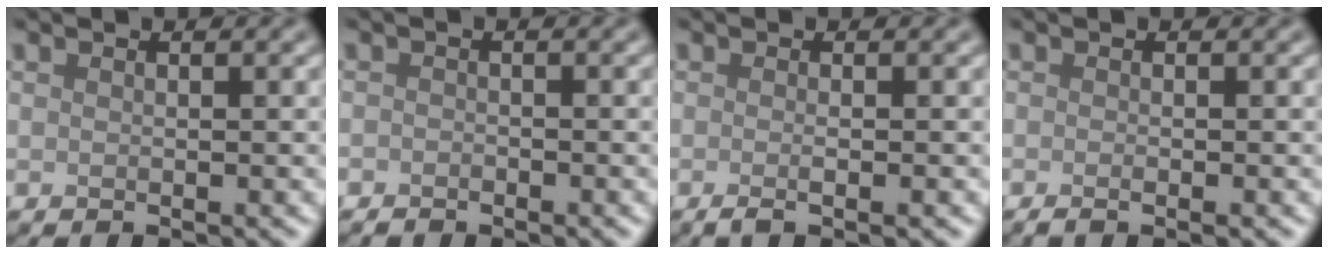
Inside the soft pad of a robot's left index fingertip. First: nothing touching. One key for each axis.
{"total": 0.8, "fx": -0.7, "fy": 0.4, "fz": 0.1, "tx": -0.001, "ty": -0.001, "tz": -0.013}
{"total": 1.9, "fx": -0.5, "fy": 0.6, "fz": 1.7, "tx": -0.021, "ty": -0.001, "tz": -0.012}
{"total": 1.5, "fx": -0.7, "fy": 0.4, "fz": 1.3, "tx": -0.015, "ty": -0.001, "tz": -0.013}